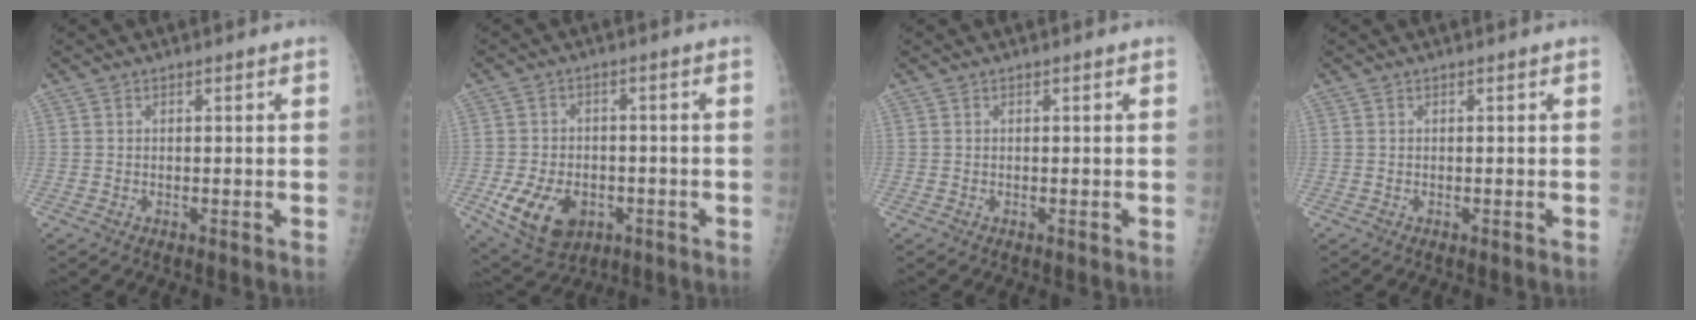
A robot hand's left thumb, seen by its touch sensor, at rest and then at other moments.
{"total": 11.6, "force": [-4.1, 8.1, 7.1], "torque": [-0.115, 0.011, -0.055]}
{"total": 0.0}
{"total": 0.0}